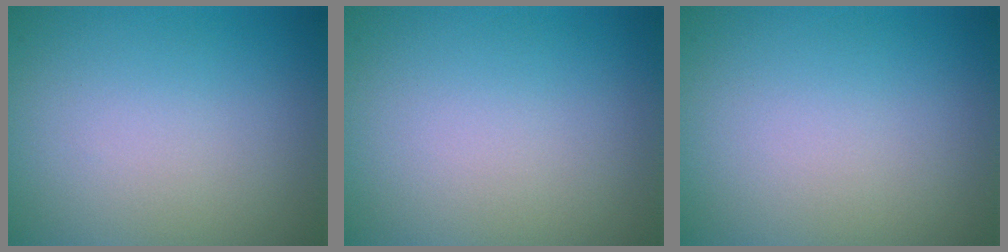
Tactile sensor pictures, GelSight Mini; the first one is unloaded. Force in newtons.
{"total": 0.0}
{"total": 0.0}